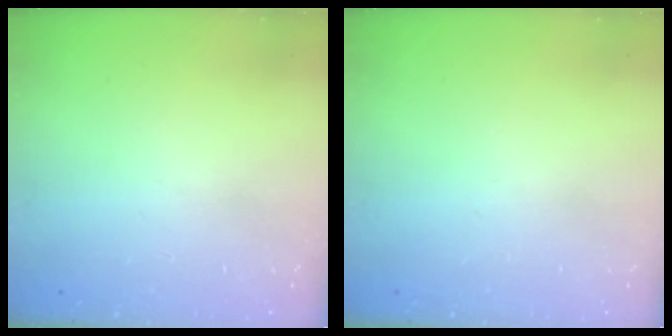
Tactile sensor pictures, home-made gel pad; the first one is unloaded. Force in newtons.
{"total": 0.0}